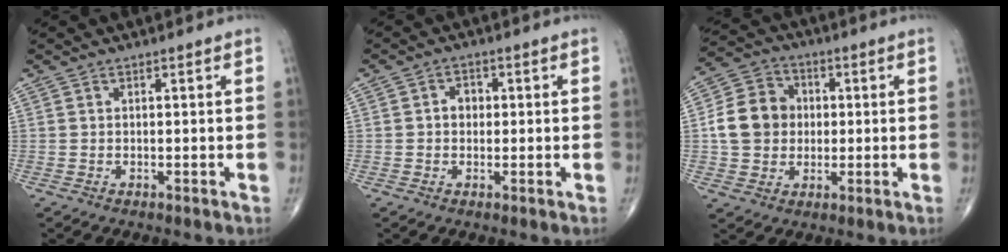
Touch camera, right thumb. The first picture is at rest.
{"total": 2.8, "force": [0.1, 2.3, 1.6], "torque": [-0.010, 0.010, -0.003]}
{"total": 11.1, "force": [0.2, 9.5, 5.7], "torque": [-0.080, 0.017, -0.003]}